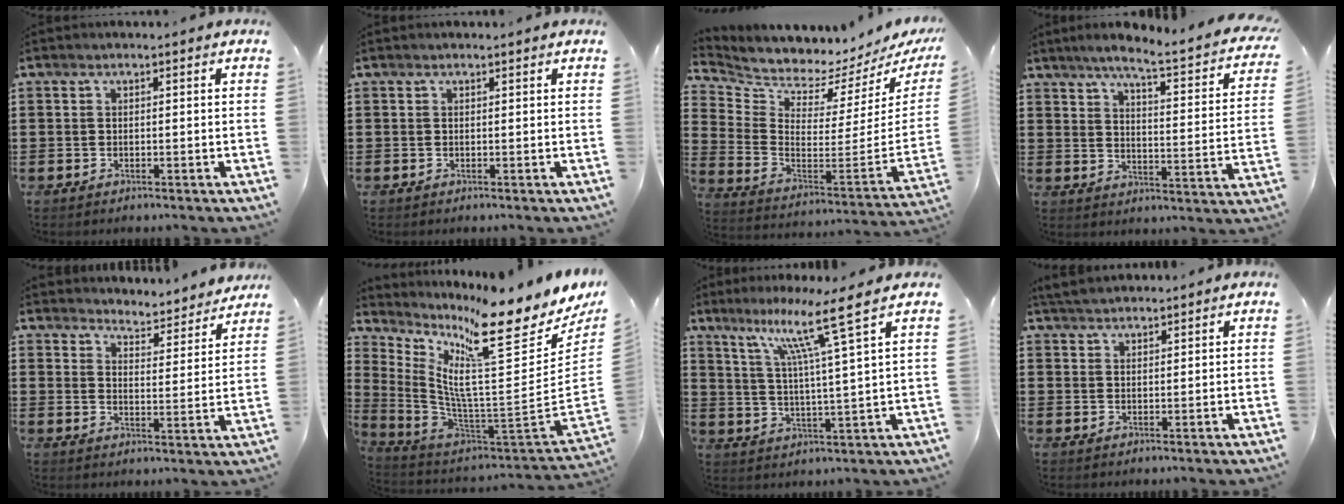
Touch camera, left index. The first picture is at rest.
{"total": 0.0}
{"total": 3.2, "force": [3.2, 0.2, -0.1], "torque": [-0.030, -0.063, 0.048]}
{"total": 5.2, "force": [4.1, -0.1, 3.2], "torque": [-0.074, -0.035, 0.057]}
{"total": 4.3, "force": [4.3, -0.2, -0.2], "torque": [-0.013, -0.038, 0.070]}
{"total": 15.9, "force": [9.5, 2.8, 12.4], "torque": [-0.260, -0.076, 0.145]}
{"total": 10.2, "force": [6.8, -1.0, 7.5], "torque": [-0.149, -0.029, 0.104]}
{"total": 2.8, "force": [2.7, 0.8, 0.4], "torque": [-0.016, 0.000, 0.052]}